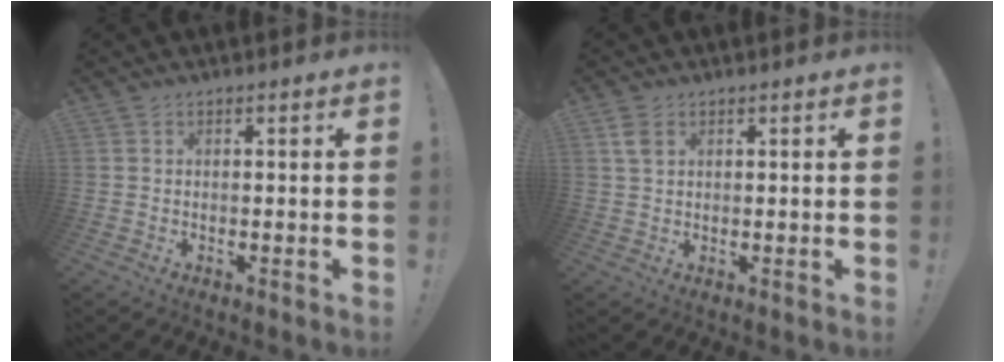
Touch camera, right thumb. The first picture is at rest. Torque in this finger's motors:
{"motor_torque": [-0.12, 0.10, 0.21, 0.38, -0.03]}